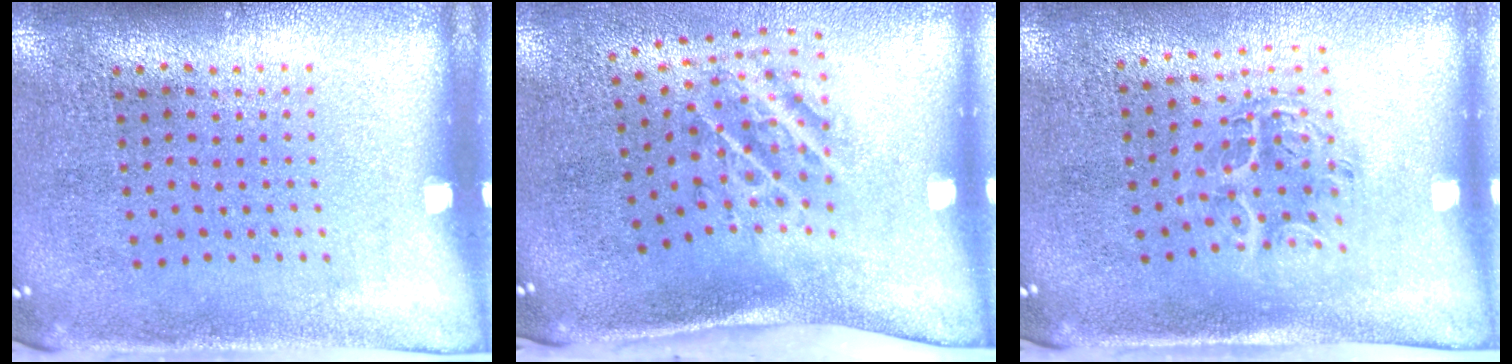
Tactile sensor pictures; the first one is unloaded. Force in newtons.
{"total": 2.2, "press": 1.3, "slide": 1.8}
{"total": 1.1, "press": 1.1, "slide": 0.2}